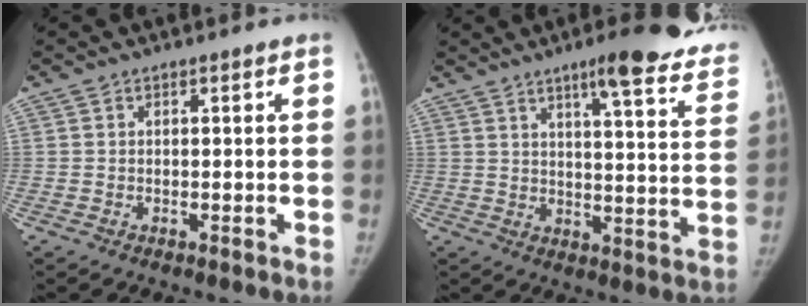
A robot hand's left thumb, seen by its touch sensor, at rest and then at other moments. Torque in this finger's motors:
{"motor_torque": [1.48, -0.11, 0.62, -0.53, 0.20]}